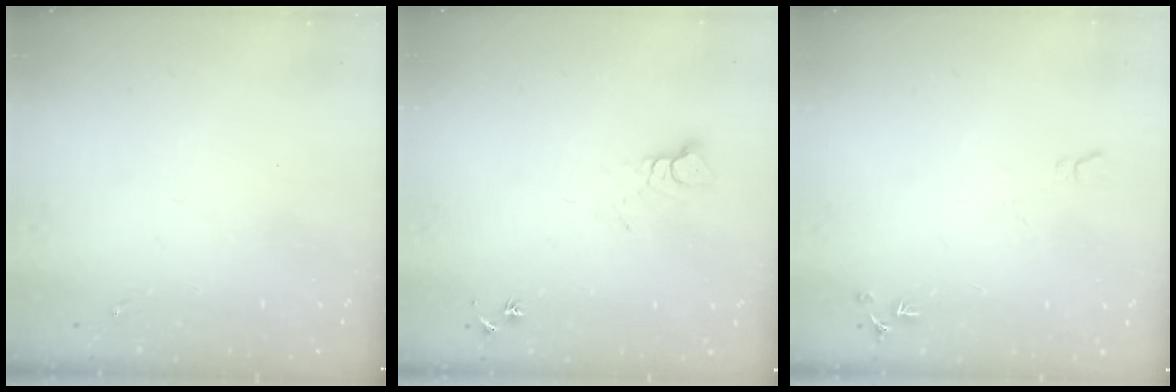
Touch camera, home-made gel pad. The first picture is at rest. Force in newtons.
{"total": 5.1, "press": 5.1, "slide": 0.4}
{"total": 6.1, "press": 6.0, "slide": 1.0}